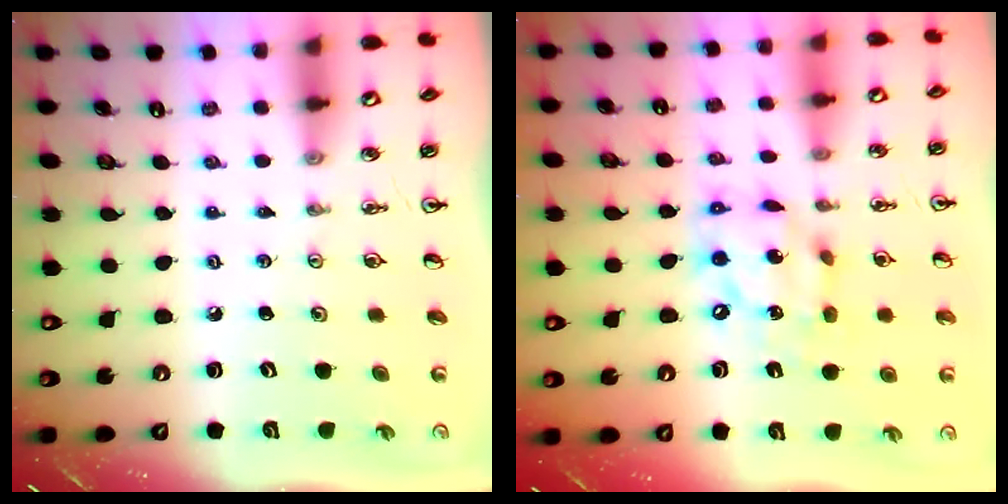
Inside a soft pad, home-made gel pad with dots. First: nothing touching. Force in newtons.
{"total": 13.0, "press": 12.9, "slide": 1.5}